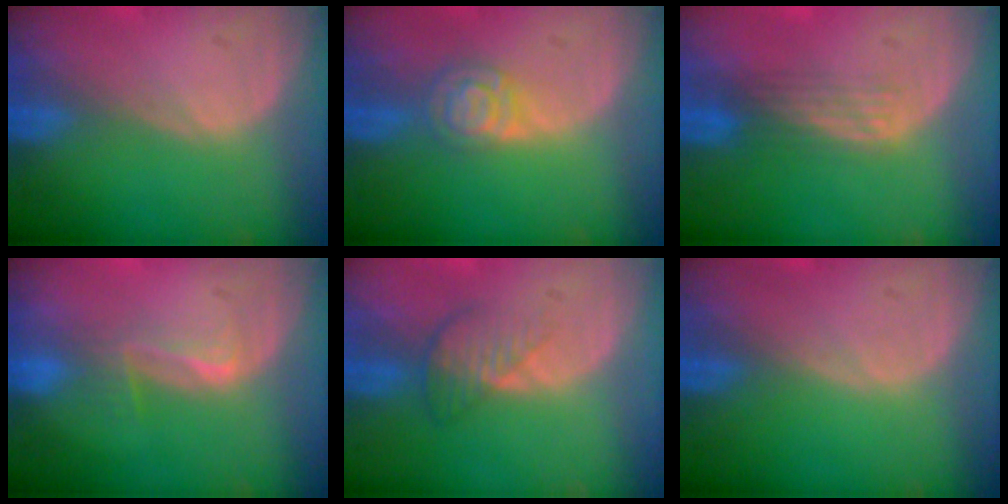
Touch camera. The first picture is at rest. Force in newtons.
{"total": 4.7, "press": 4.2, "slide": 2.1}
{"total": 2.9, "press": 2.7, "slide": 1.2}
{"total": 3.0, "press": 2.7, "slide": 1.5}
{"total": 3.8, "press": 3.4, "slide": 1.6}
{"total": 0.0}